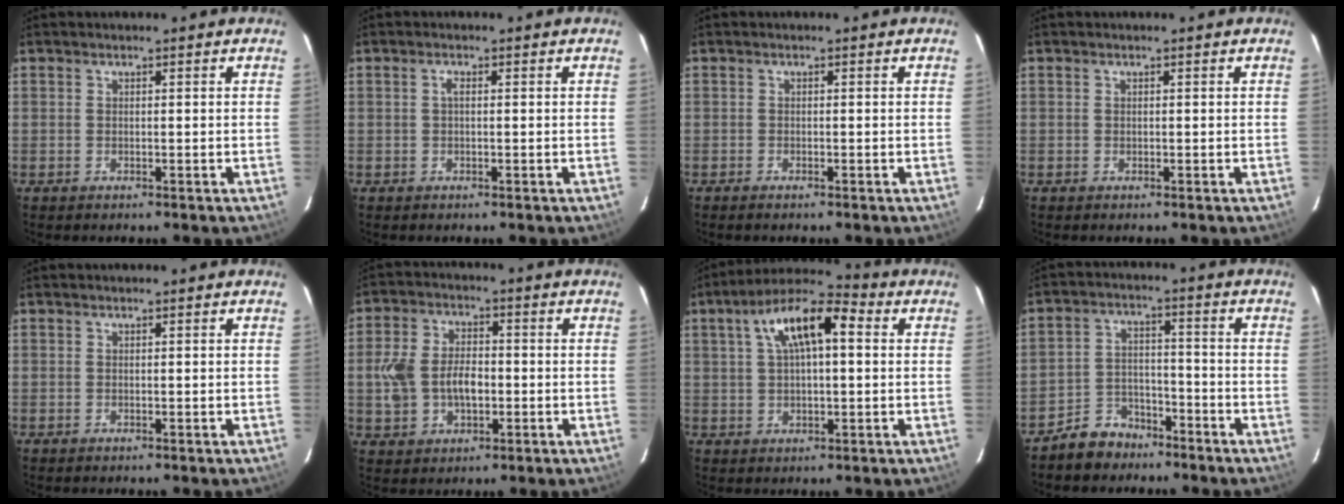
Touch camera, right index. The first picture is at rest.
{"total": 0.9, "force": [0.1, 0.3, 0.8], "torque": [-0.017, 0.004, -0.001]}
{"total": 0.8, "force": [-0.7, 0.2, 0.3], "torque": [-0.009, -0.002, -0.015]}
{"total": 0.0}
{"total": 0.0}
{"total": 10.0, "force": [-1.2, 6.9, 7.1], "torque": [-0.155, 0.013, -0.016]}
{"total": 12.3, "force": [3.8, 4.9, 10.6], "torque": [-0.189, 0.034, 0.058]}
{"total": 7.4, "force": [-5.8, 4.4, 1.2], "torque": [-0.041, 0.020, -0.090]}